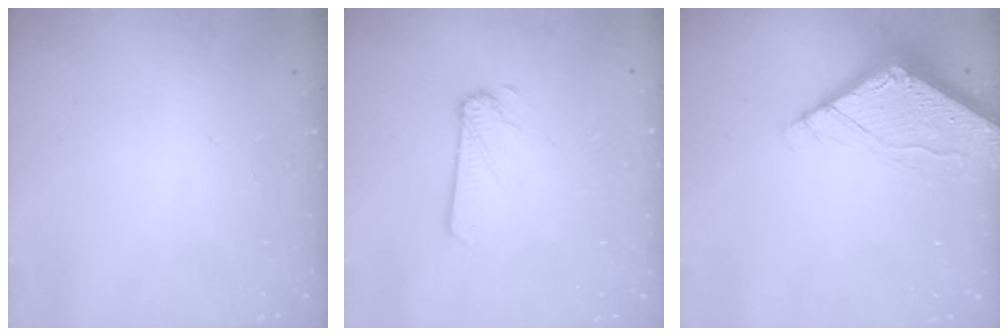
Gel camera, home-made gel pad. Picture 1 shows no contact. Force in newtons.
{"total": 2.3, "press": 2.3, "slide": 0.1}
{"total": 5.6, "press": 5.6, "slide": 0.5}